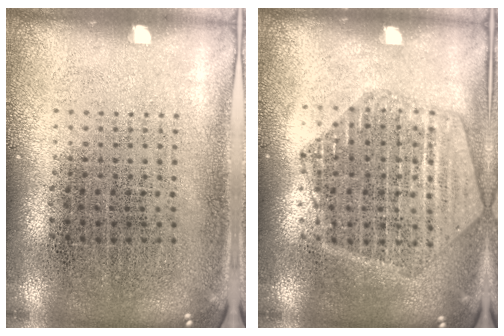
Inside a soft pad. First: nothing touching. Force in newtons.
{"total": 1.7, "press": 1.6, "slide": 0.5}